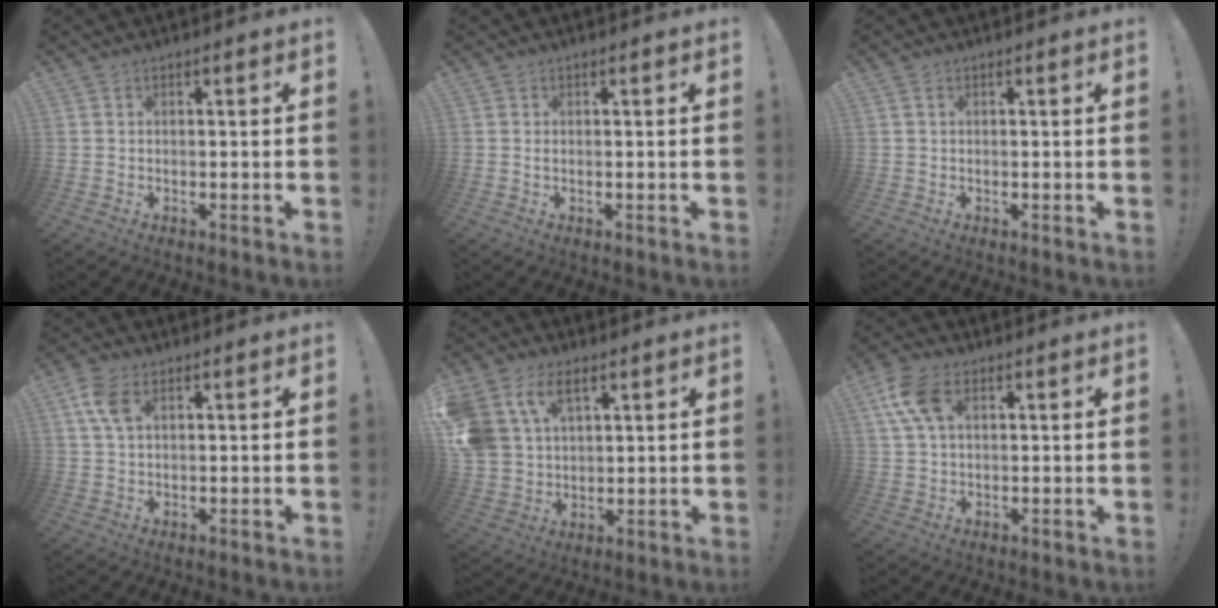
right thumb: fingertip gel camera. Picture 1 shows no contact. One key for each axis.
{"total": 0.5, "fx": 0.0, "fy": 0.2, "fz": 0.5, "tx": -0.007, "ty": 0.000, "tz": -0.001}
{"total": 0.5, "fx": 0.1, "fy": 0.1, "fz": 0.5, "tx": -0.012, "ty": 0.002, "tz": 0.003}
{"total": 6.4, "fx": 2.6, "fy": 3.4, "fz": 4.8, "tx": -0.096, "ty": -0.002, "tz": 0.050}
{"total": 13.5, "fx": 7.0, "fy": 9.0, "fz": 7.2, "tx": -0.146, "ty": -0.031, "tz": 0.139}
{"total": 10.1, "fx": 3.7, "fy": 5.8, "fz": 7.4, "tx": -0.159, "ty": 0.001, "tz": 0.072}